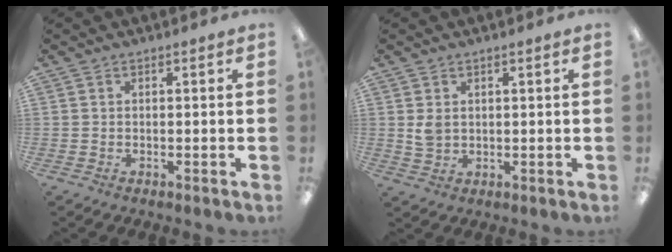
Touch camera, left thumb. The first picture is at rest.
{"total": 2.9, "force": [0.9, 2.0, 1.8], "torque": [-0.038, 0.002, 0.018]}